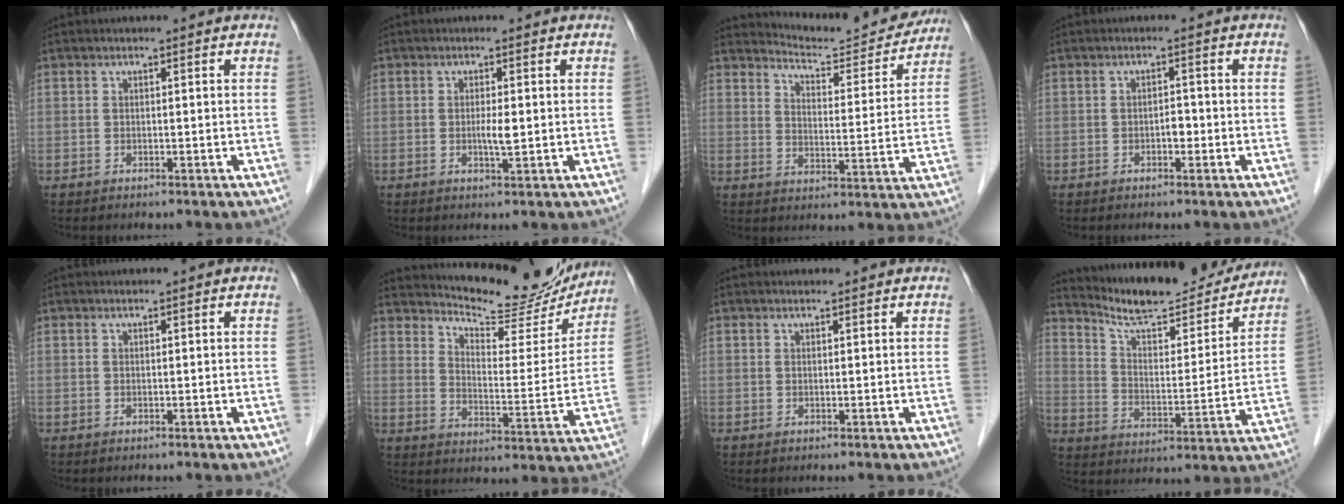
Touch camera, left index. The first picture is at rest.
{"total": 2.0, "force": [0.0, 0.3, 2.0], "torque": [-0.039, -0.002, 0.001]}
{"total": 13.1, "force": [12.9, 1.3, 1.9], "torque": [-0.030, -0.025, 0.169]}
{"total": 1.4, "force": [-0.6, 0.8, 1.1], "torque": [-0.014, 0.005, -0.011]}
{"total": 0.6, "force": [0.6, 0.0, 0.2], "torque": [-0.004, 0.007, 0.010]}
{"total": 17.1, "force": [16.1, 3.3, 4.5], "torque": [-0.063, -0.039, 0.209]}
{"total": 1.7, "force": [1.7, 0.2, 0.3], "torque": [-0.009, 0.008, 0.023]}
{"total": 18.8, "force": [17.6, 2.9, 5.9], "torque": [-0.094, -0.023, 0.255]}